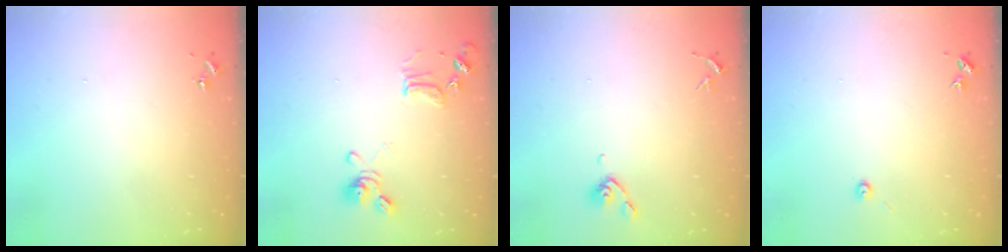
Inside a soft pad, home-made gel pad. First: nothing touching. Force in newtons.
{"total": 11.9, "press": 11.8, "slide": 1.3}
{"total": 5.5, "press": 5.3, "slide": 1.5}
{"total": 3.0, "press": 3.0, "slide": 0.3}